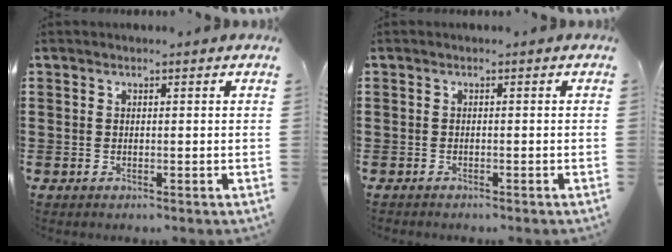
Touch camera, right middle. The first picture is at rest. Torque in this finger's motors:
{"motor_torque": [-0.02, 0.02, 0.03, -0.01]}